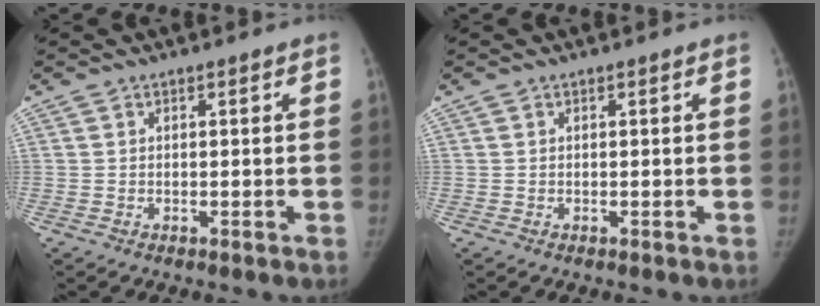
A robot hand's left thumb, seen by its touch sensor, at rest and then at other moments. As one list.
[{"total": 0.0}]